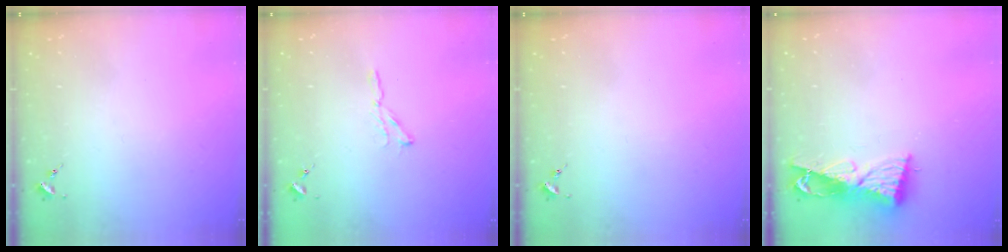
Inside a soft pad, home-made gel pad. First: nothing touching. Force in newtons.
{"total": 2.9, "press": 2.9, "slide": 0.3}
{"total": 0.0}
{"total": 9.5, "press": 9.4, "slide": 0.8}